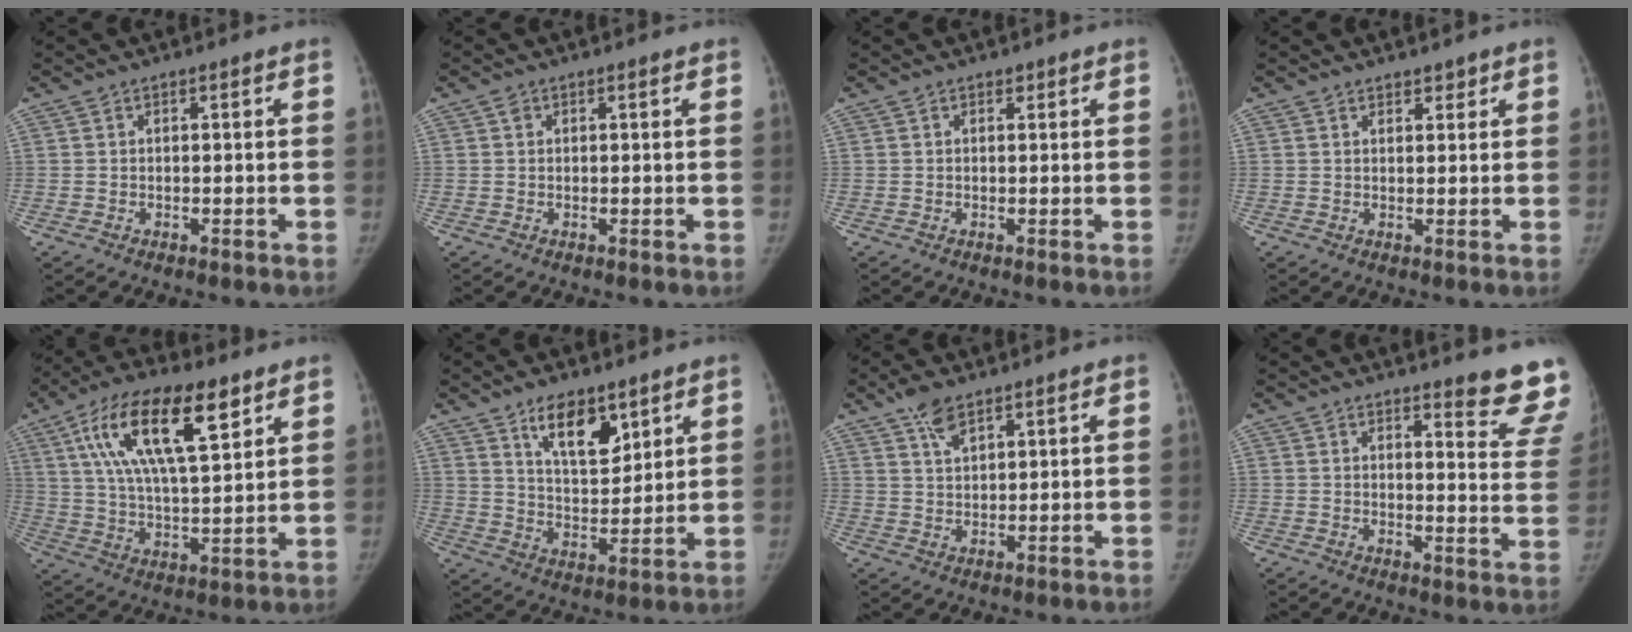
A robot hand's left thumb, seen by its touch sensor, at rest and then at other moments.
{"total": 1.1, "force": [0.6, 0.8, 0.5], "torque": [-0.003, -0.002, 0.007]}
{"total": 0.7, "force": [0.5, 0.5, 0.1], "torque": [0.010, -0.008, 0.003]}
{"total": 1.7, "force": [1.4, 0.9, 0.1], "torque": [0.020, -0.014, 0.017]}
{"total": 19.4, "force": [9.1, 7.4, 15.5], "torque": [-0.258, -0.021, 0.160]}
{"total": 10.7, "force": [6.5, 5.1, 6.7], "torque": [-0.079, -0.054, 0.117]}
{"total": 5.0, "force": [3.5, 2.1, 2.9], "torque": [-0.046, -0.012, 0.068]}
{"total": 11.7, "force": [10.7, 1.2, 4.7], "torque": [-0.030, -0.113, 0.107]}